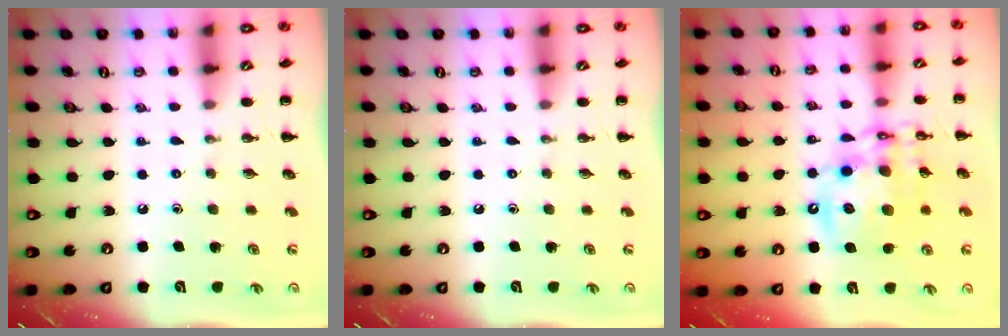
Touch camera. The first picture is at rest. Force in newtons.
{"total": 0.0}
{"total": 16.2, "press": 15.8, "slide": 3.4}